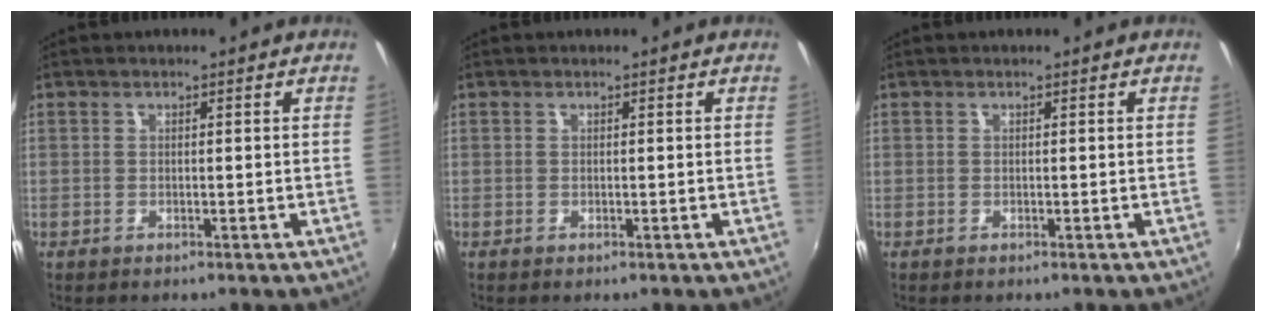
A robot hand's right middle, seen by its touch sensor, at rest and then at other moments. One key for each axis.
{"total": 0.0}
{"total": 0.0}